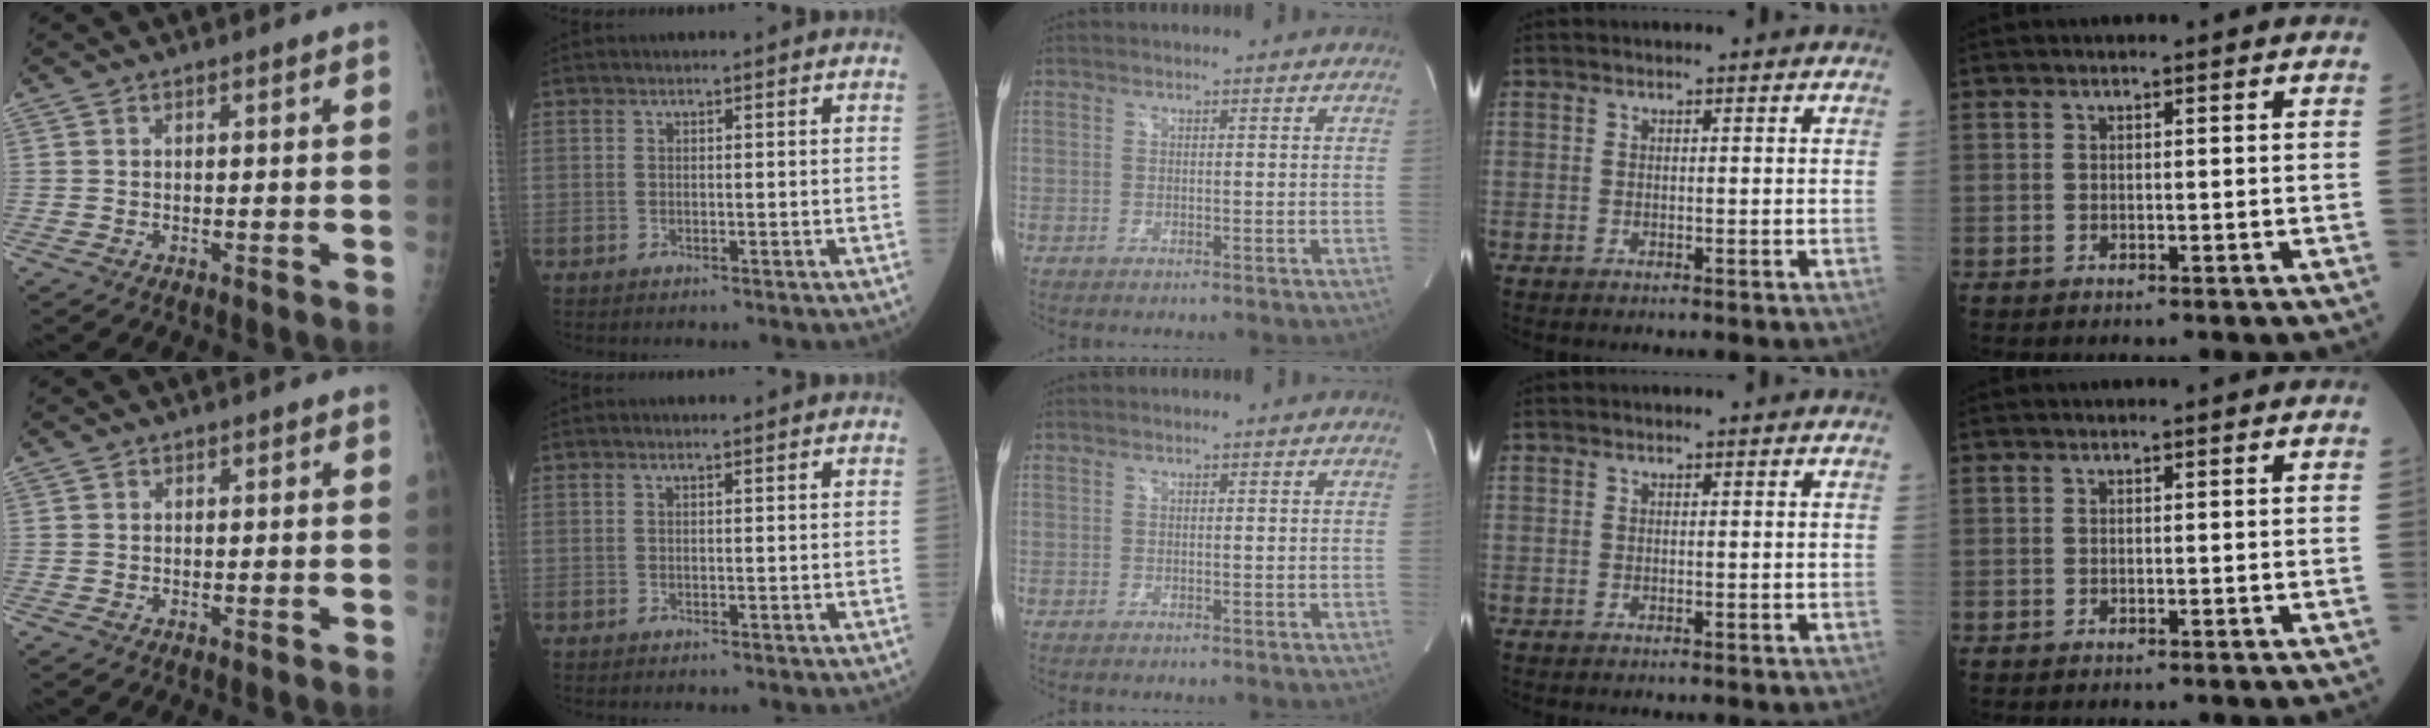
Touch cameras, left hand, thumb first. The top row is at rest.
{"thumb": {"total": 0.5, "force": [0.1, 0.5, 0.1], "torque": [0.007, 0.003, 0.000]}, "index": {"total": 0.6, "force": [0.5, 0.0, 0.4], "torque": [-0.014, 0.007, 0.009]}}